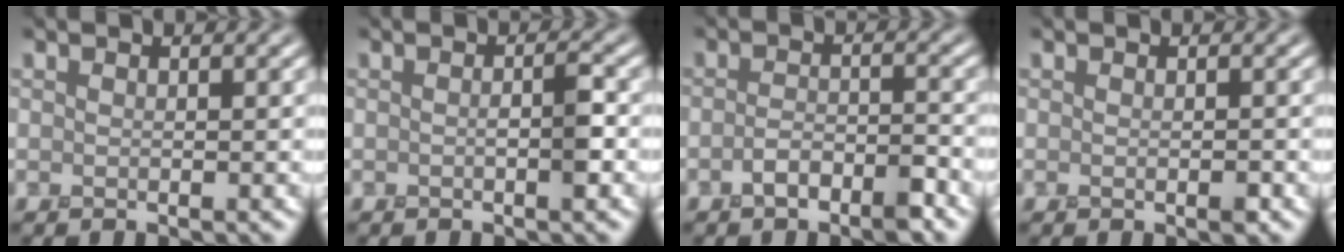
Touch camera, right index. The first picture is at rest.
{"total": 1.6, "force": [-0.3, 0.2, 1.6], "torque": [-0.028, 0.005, -0.007]}
{"total": 2.8, "force": [-1.8, 1.1, 1.9], "torque": [-0.033, 0.009, -0.034]}
{"total": 0.8, "force": [-0.4, 0.1, 0.7], "torque": [-0.014, -0.002, -0.007]}